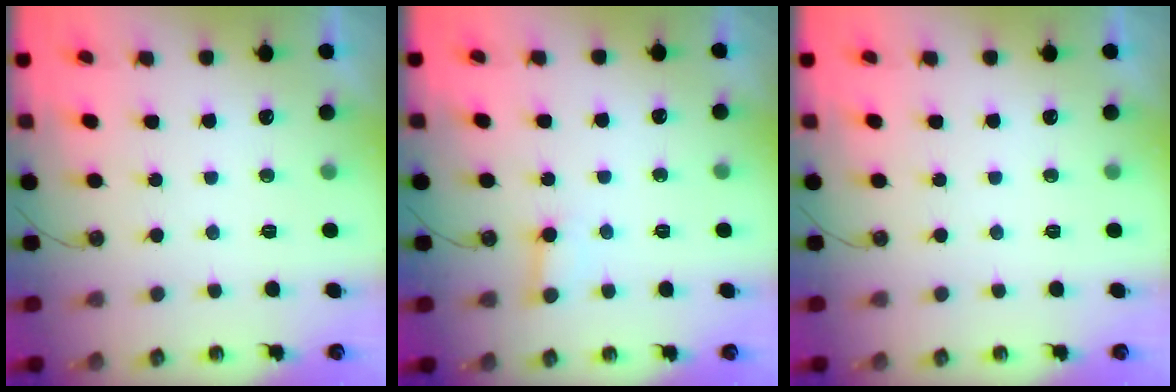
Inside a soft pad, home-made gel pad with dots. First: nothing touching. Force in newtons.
{"total": 4.7, "press": 4.7, "slide": 0.4}
{"total": 0.0}